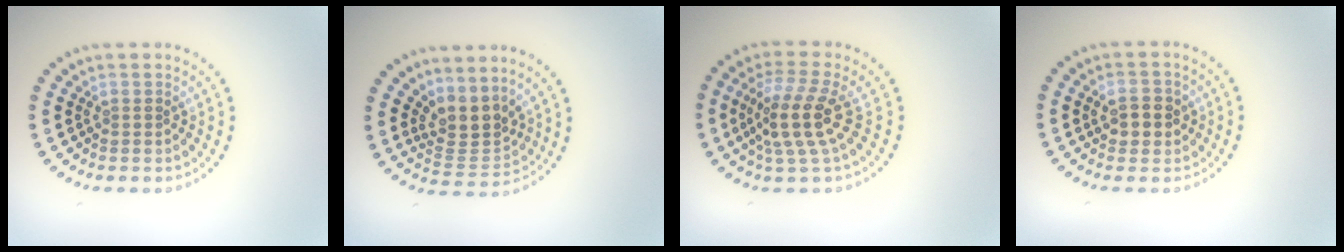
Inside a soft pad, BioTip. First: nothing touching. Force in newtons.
{"total": 3.5, "press": 2.6, "slide": 2.3}
{"total": 4.4, "press": 3.8, "slide": 2.3}
{"total": 2.6, "press": 2.6, "slide": 0.4}